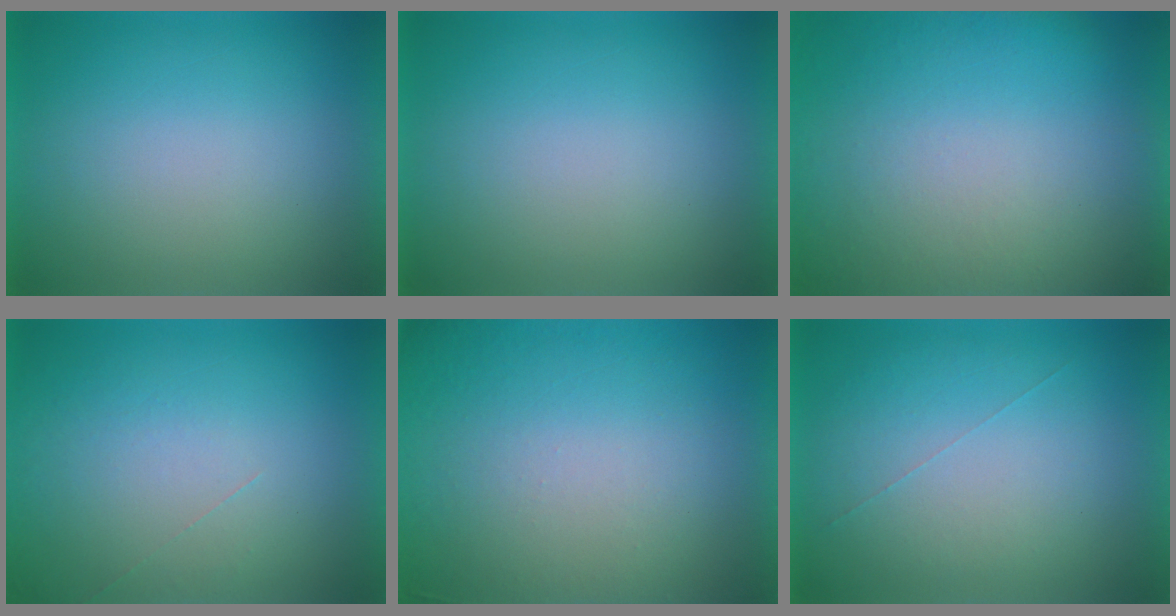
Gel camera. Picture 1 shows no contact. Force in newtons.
{"total": 0.0}
{"total": 5.7}
{"total": 1.2}
{"total": 7.3}
{"total": 1.0}